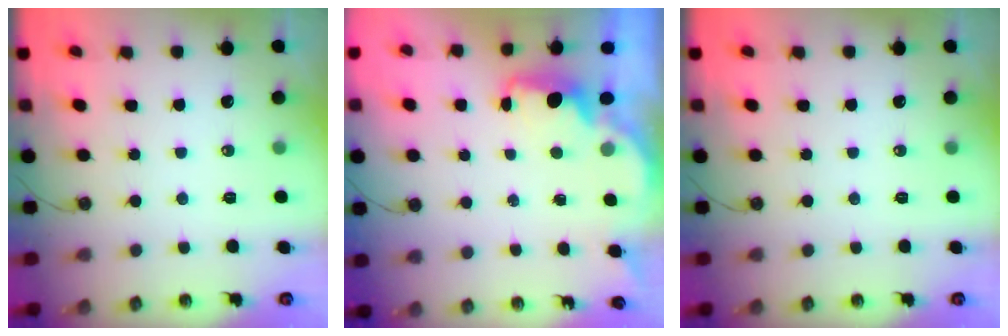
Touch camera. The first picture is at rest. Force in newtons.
{"total": 2.0, "press": 1.8, "slide": 0.8}
{"total": 0.0}